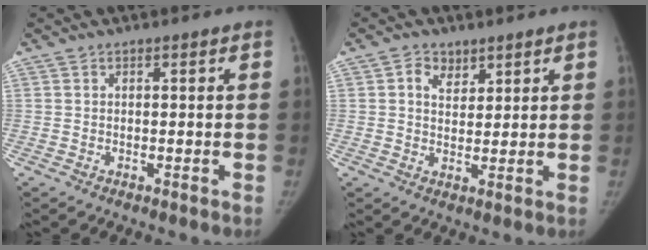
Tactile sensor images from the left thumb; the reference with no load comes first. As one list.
[{"total": 4.2, "force": [2.2, 3.0, 1.9], "torque": [-0.013, -0.012, 0.038]}]